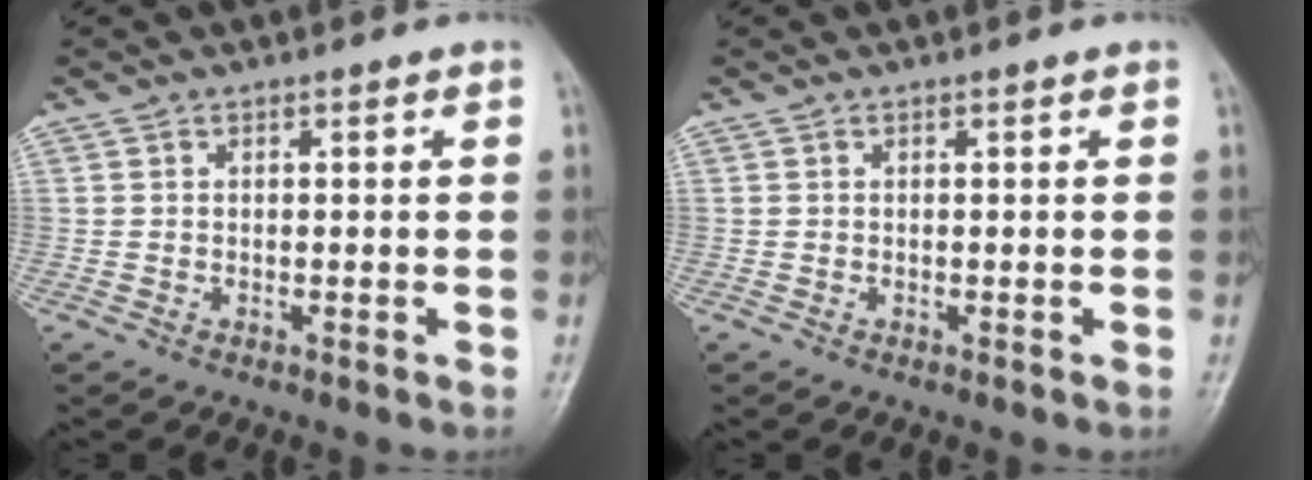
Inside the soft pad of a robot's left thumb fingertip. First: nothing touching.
{"total": 0.0}